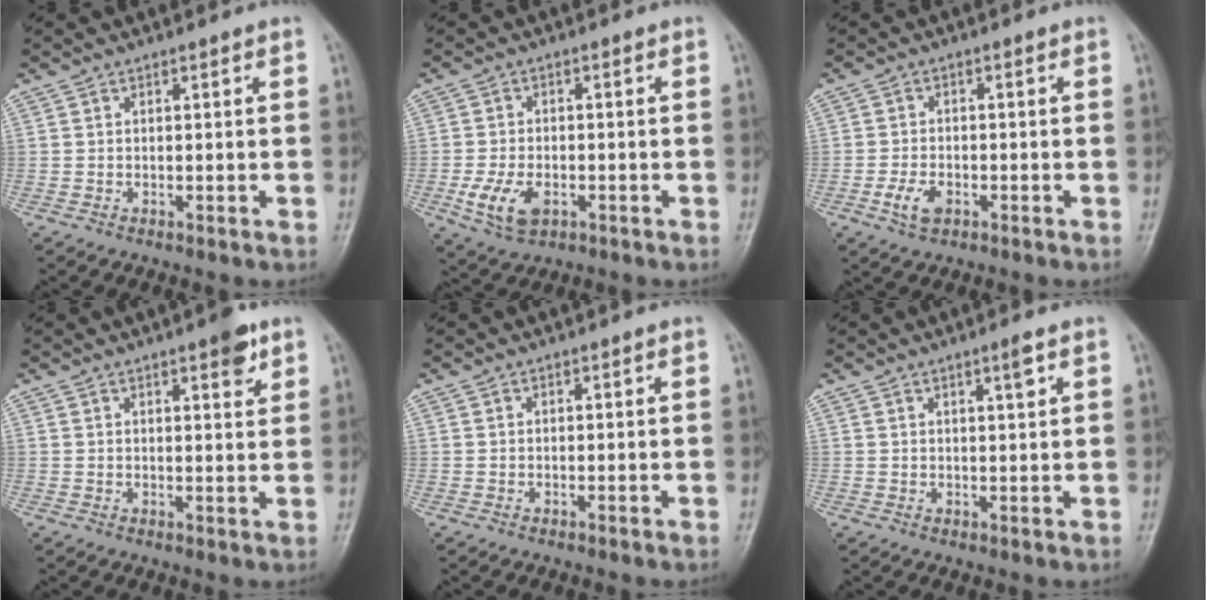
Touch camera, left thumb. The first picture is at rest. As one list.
[{"total": 7.1, "force": [-2.4, 4.3, 5.0], "torque": [-0.098, 0.000, -0.039]}, {"total": 4.1, "force": [-1.8, 2.5, 2.7], "torque": [-0.053, 0.005, -0.034]}, {"total": 4.3, "force": [2.6, 1.3, 3.2], "torque": [-0.033, -0.013, 0.032]}, {"total": 0.0}, {"total": 2.4, "force": [1.3, 0.2, 2.0], "torque": [-0.031, -0.006, 0.022]}]